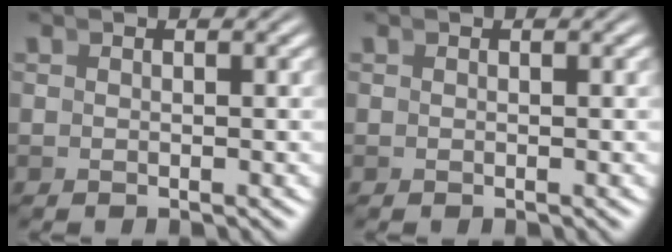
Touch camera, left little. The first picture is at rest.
{"total": 0.0}